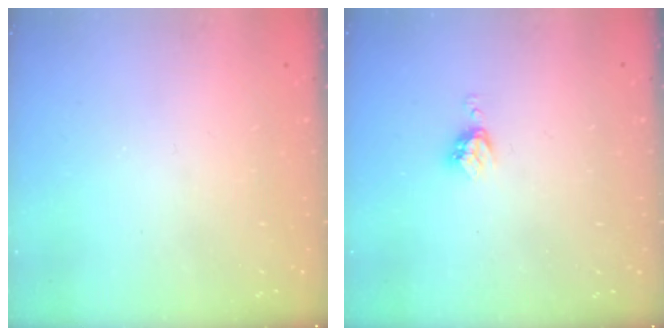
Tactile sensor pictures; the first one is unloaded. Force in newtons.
{"total": 3.2, "press": 3.1, "slide": 0.4}